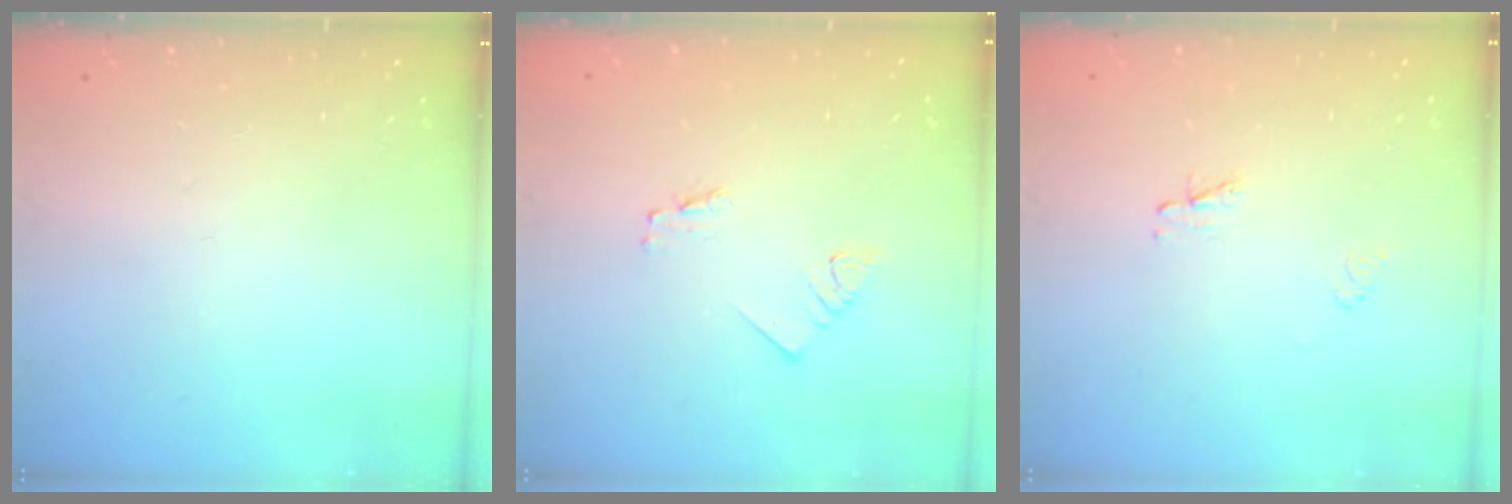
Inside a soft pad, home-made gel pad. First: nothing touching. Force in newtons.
{"total": 1.2, "press": 1.2, "slide": 0.1}
{"total": 2.3, "press": 2.3, "slide": 0.3}